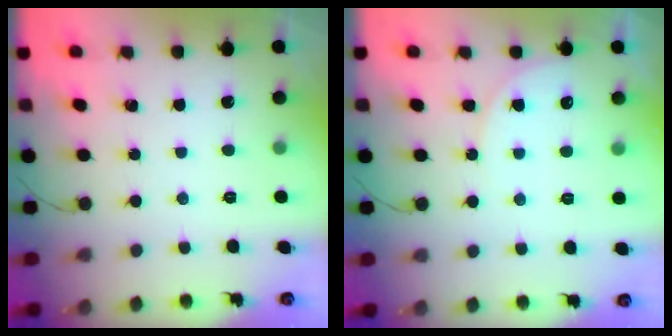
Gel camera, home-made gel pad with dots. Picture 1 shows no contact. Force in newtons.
{"total": 6.7, "press": 6.7, "slide": 0.5}